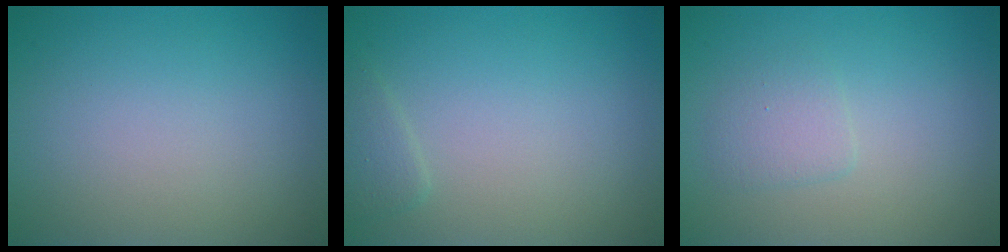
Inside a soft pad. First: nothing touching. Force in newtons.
{"total": 1.1, "press": 1.1, "slide": 0.1}
{"total": 1.6, "press": 1.6, "slide": 0.1}